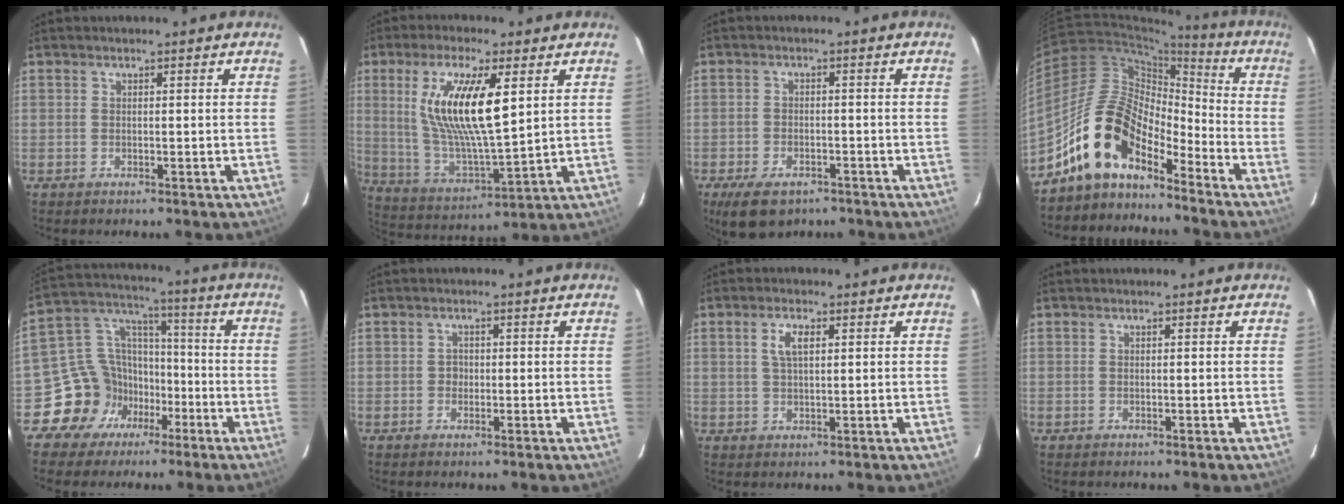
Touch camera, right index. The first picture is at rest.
{"total": 16.6, "force": [5.1, 4.4, 15.2], "torque": [-0.293, -0.004, 0.105]}
{"total": 8.2, "force": [-5.5, 4.2, 4.4], "torque": [-0.102, -0.013, -0.085]}
{"total": 13.3, "force": [-10.3, 5.4, 6.5], "torque": [-0.114, 0.023, -0.204]}
{"total": 12.3, "force": [-6.1, 10.4, 2.3], "torque": [-0.051, 0.062, -0.095]}
{"total": 1.3, "force": [-0.4, 1.2, 0.1], "torque": [0.001, 0.003, -0.006]}
{"total": 3.7, "force": [1.2, 1.4, 3.1], "torque": [-0.061, 0.006, 0.024]}
{"total": 0.0}